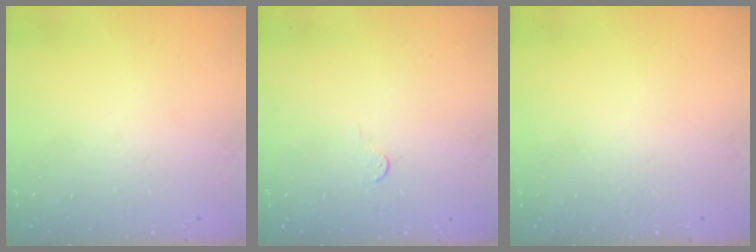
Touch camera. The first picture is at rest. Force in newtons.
{"total": 2.8, "press": 2.8, "slide": 0.4}
{"total": 0.0}